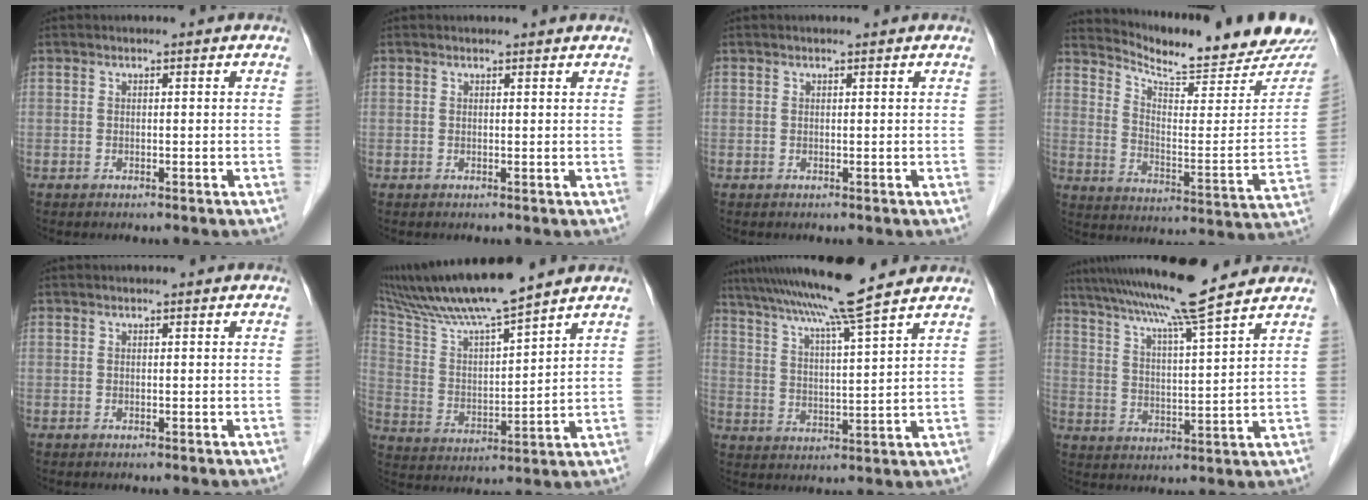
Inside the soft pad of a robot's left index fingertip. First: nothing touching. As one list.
[{"total": 2.4, "force": [2.3, 0.3, 0.4], "torque": [-0.011, 0.005, 0.021]}, {"total": 0.8, "force": [0.7, 0.1, 0.5], "torque": [-0.010, 0.005, 0.011]}, {"total": 20.7, "force": [19.8, 1.3, 5.9], "torque": [-0.099, -0.092, 0.261]}, {"total": 0.0}, {"total": 14.0, "force": [12.2, -0.6, 6.9], "torque": [-0.136, 0.008, 0.225]}, {"total": 13.9, "force": [11.6, -1.6, 7.5], "torque": [-0.133, 0.011, 0.179]}, {"total": 14.9, "force": [12.6, -1.0, 7.8], "torque": [-0.140, 0.016, 0.195]}]